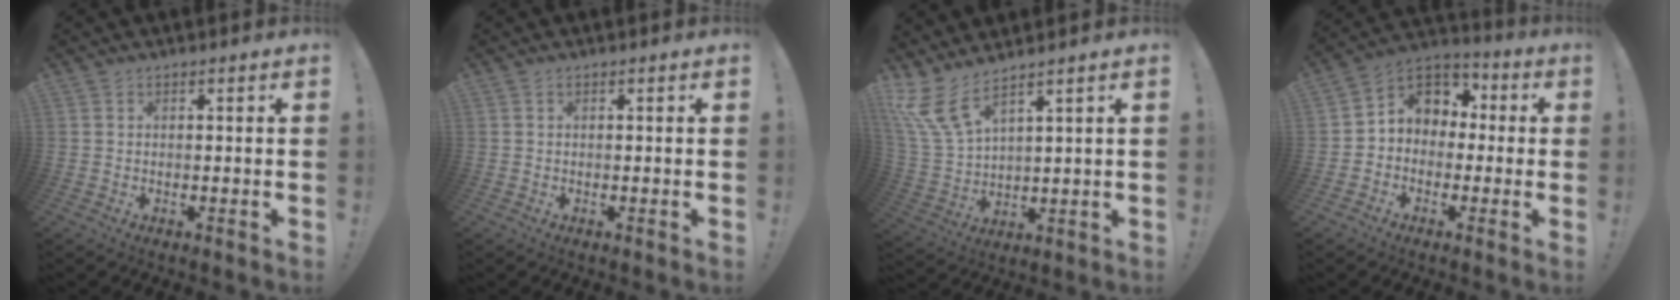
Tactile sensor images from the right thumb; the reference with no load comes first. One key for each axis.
{"total": 0.0}
{"total": 10.4, "fx": 7.3, "fy": 3.3, "fz": 6.7, "tx": -0.149, "ty": -0.034, "tz": 0.141}
{"total": 8.2, "fx": 0.7, "fy": 7.5, "fz": 3.3, "tx": -0.049, "ty": 0.005, "tz": 0.021}